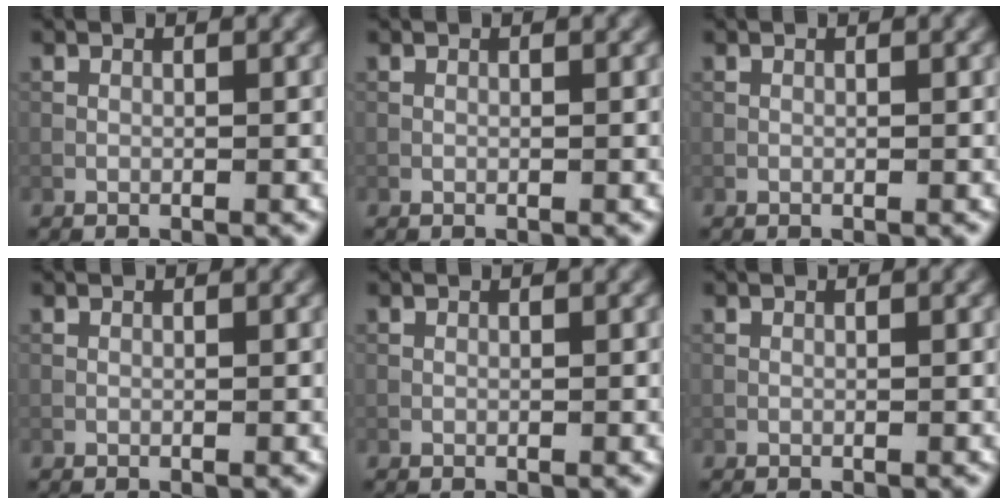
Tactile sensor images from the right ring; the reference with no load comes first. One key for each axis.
{"total": 0.0}
{"total": 0.0}
{"total": 0.0}
{"total": 0.0}
{"total": 0.0}